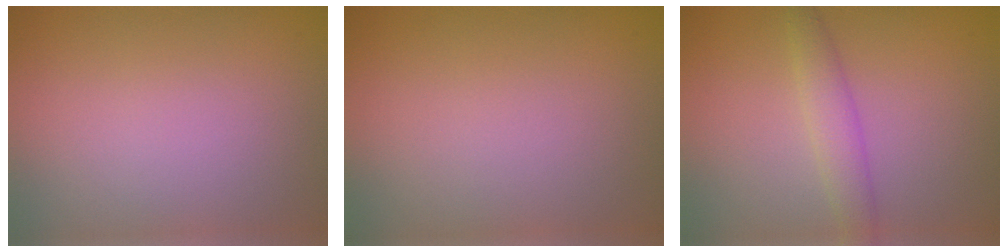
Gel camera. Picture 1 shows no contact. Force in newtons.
{"total": 0.0}
{"total": 2.5, "press": 2.5, "slide": 0.1}